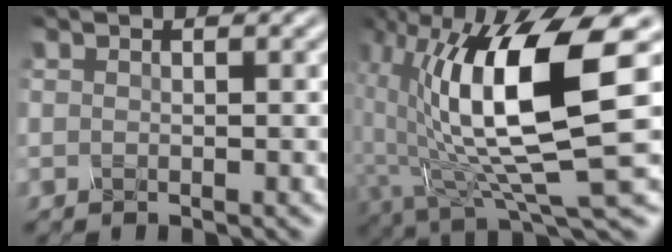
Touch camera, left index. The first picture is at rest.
{"total": 12.7, "force": [1.2, 3.8, 12.0], "torque": [-0.217, -0.011, 0.025]}